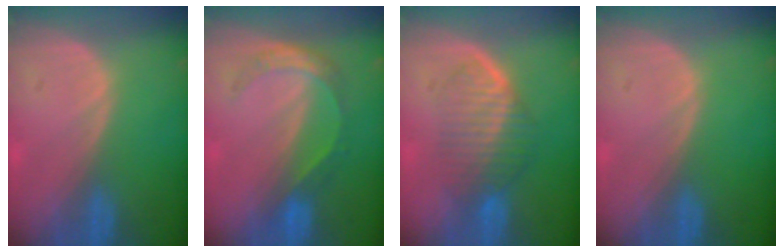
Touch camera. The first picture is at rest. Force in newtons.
{"total": 5.7, "press": 4.8, "slide": 3.0}
{"total": 6.3, "press": 6.2, "slide": 1.3}
{"total": 0.0}